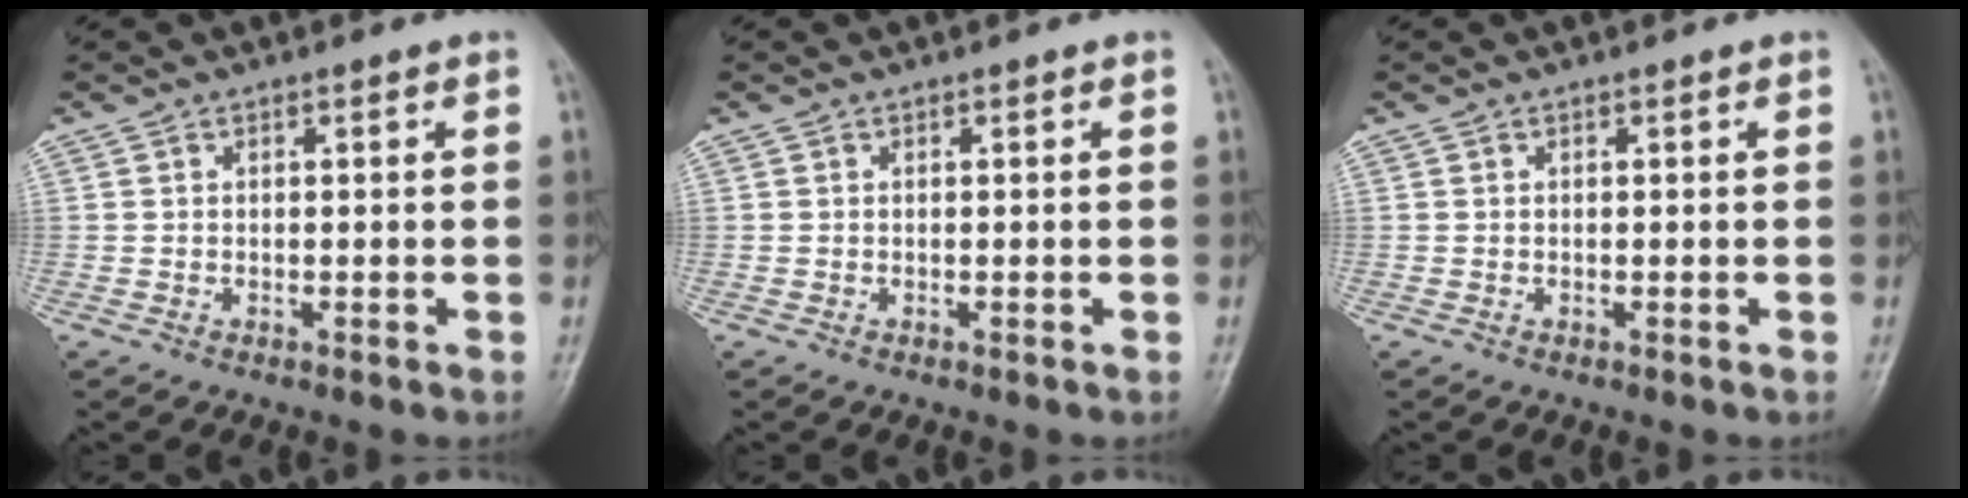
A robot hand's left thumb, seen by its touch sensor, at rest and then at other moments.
{"total": 0.0}
{"total": 0.0}